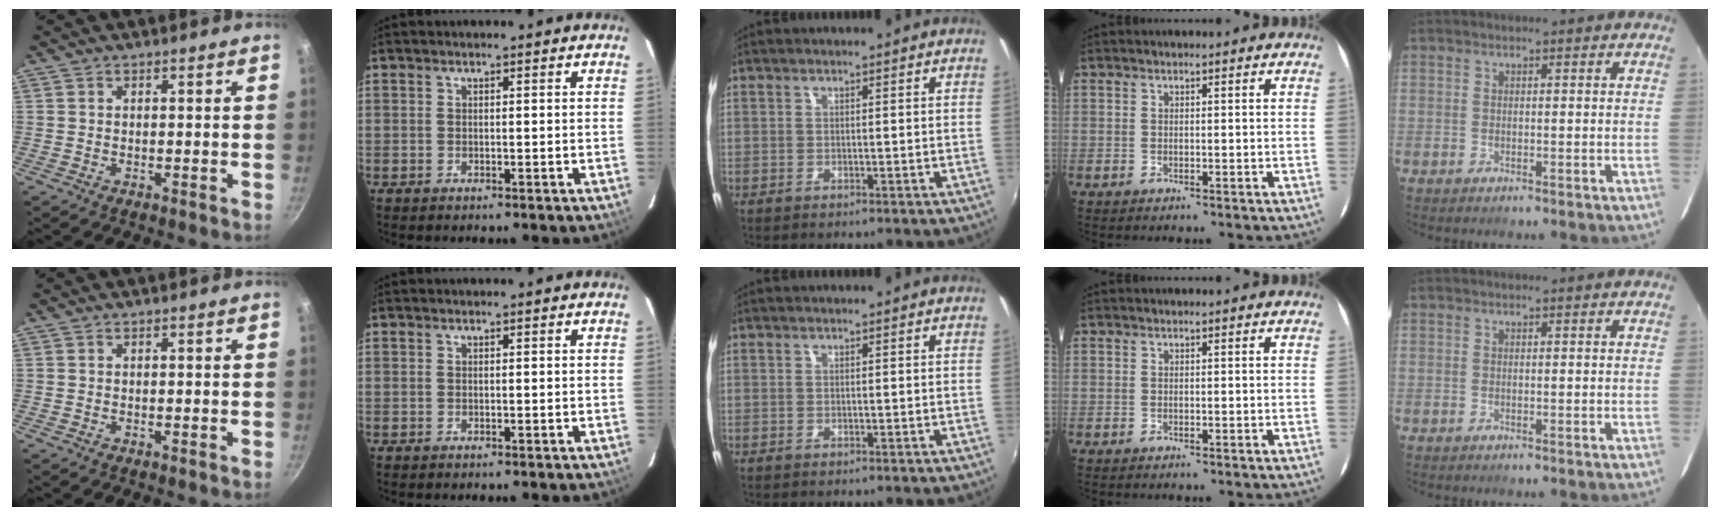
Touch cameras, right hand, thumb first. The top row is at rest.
{}